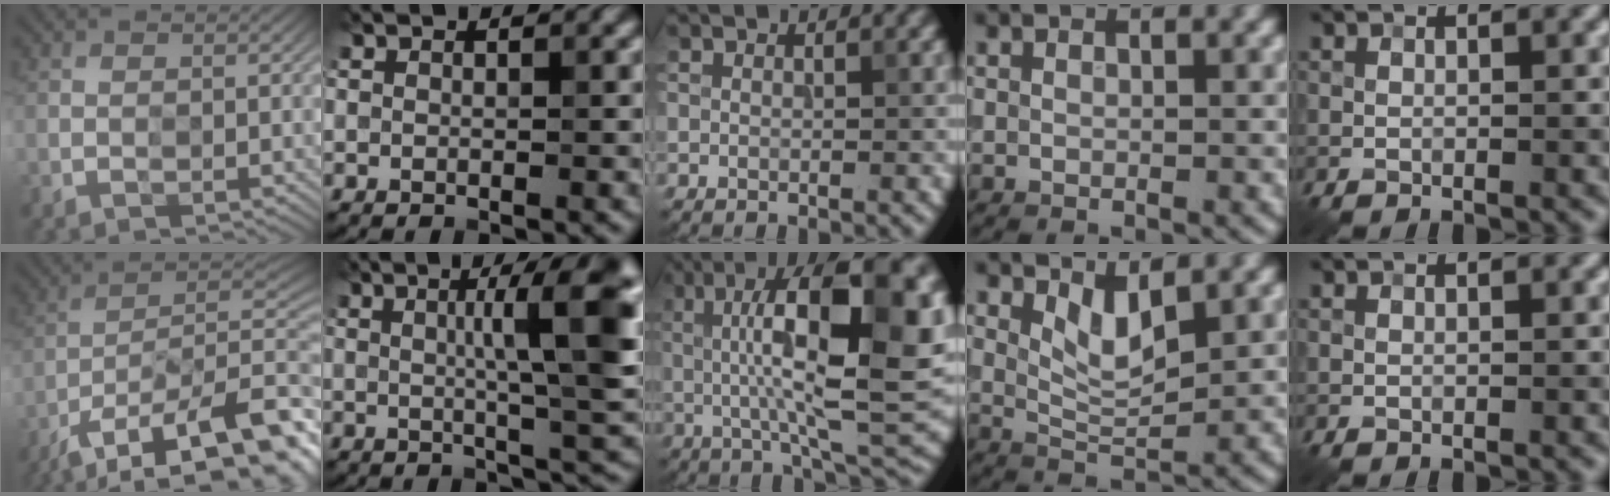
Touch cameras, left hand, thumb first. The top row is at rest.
{"thumb": {"total": 17.5, "force": [-11.7, 7.0, 11.0], "torque": [-0.176, -0.024, -0.186]}, "index": {"total": 8.6, "force": [1.5, 1.4, 8.3], "torque": [-0.106, 0.011, 0.025]}, "middle": {"total": 15.1, "force": [2.5, 4.2, 14.2], "torque": [-0.211, 0.007, 0.033]}, "ring": {"total": 2.6, "force": [1.4, 0.8, 2.0], "torque": [-0.041, -0.008, 0.032]}}